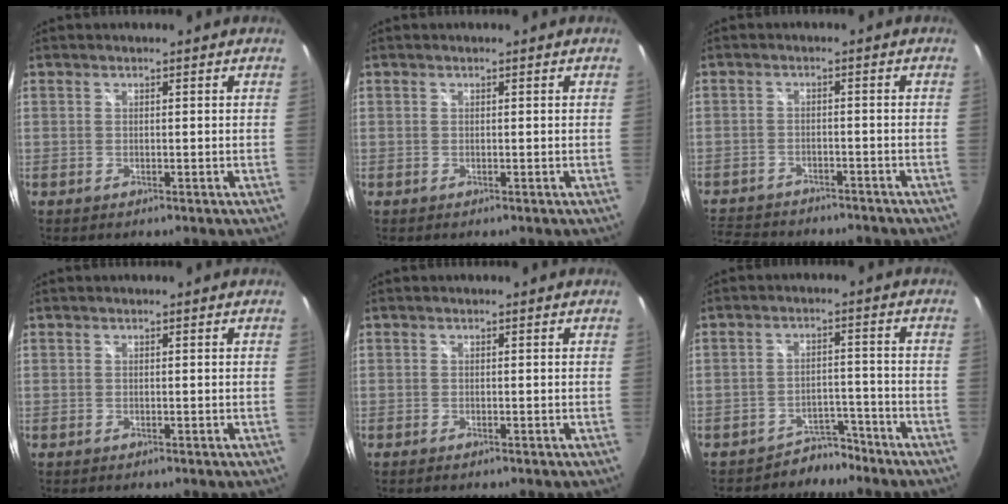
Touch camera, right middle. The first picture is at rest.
{"total": 0.0}
{"total": 12.3, "force": [-10.5, 4.6, 4.3], "torque": [-0.117, -0.008, -0.162]}
{"total": 0.0}
{"total": 0.6, "force": [-0.4, 0.1, 0.4], "torque": [-0.008, -0.002, -0.009]}
{"total": 5.2, "force": [-4.6, 2.4, 0.1], "torque": [-0.005, 0.018, -0.069]}